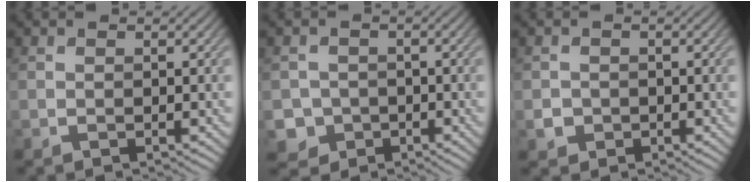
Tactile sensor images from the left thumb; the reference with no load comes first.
{"total": 3.5, "force": [-1.4, 3.1, 0.6], "torque": [-0.012, -0.005, -0.035]}
{"total": 1.9, "force": [-0.6, 1.7, 0.4], "torque": [-0.005, -0.007, -0.014]}